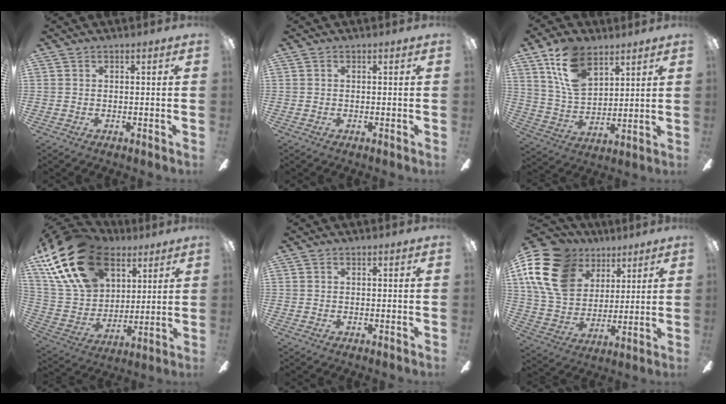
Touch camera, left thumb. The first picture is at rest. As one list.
[{"total": 0.0}, {"total": 14.1, "force": [8.4, 8.2, 7.9], "torque": [-0.157, -0.025, 0.159]}, {"total": 23.6, "force": [12.7, 14.8, 13.3], "torque": [-0.273, -0.048, 0.230]}, {"total": 0.0}, {"total": 19.8, "force": [9.2, 14.0, 10.5], "torque": [-0.241, -0.024, 0.175]}]